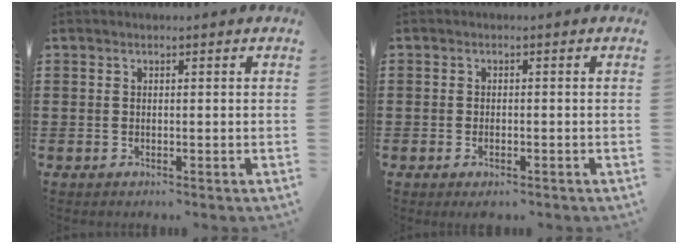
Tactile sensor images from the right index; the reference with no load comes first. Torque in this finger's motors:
{"motor_torque": [1.05, 0.93, 0.07, 0.00]}